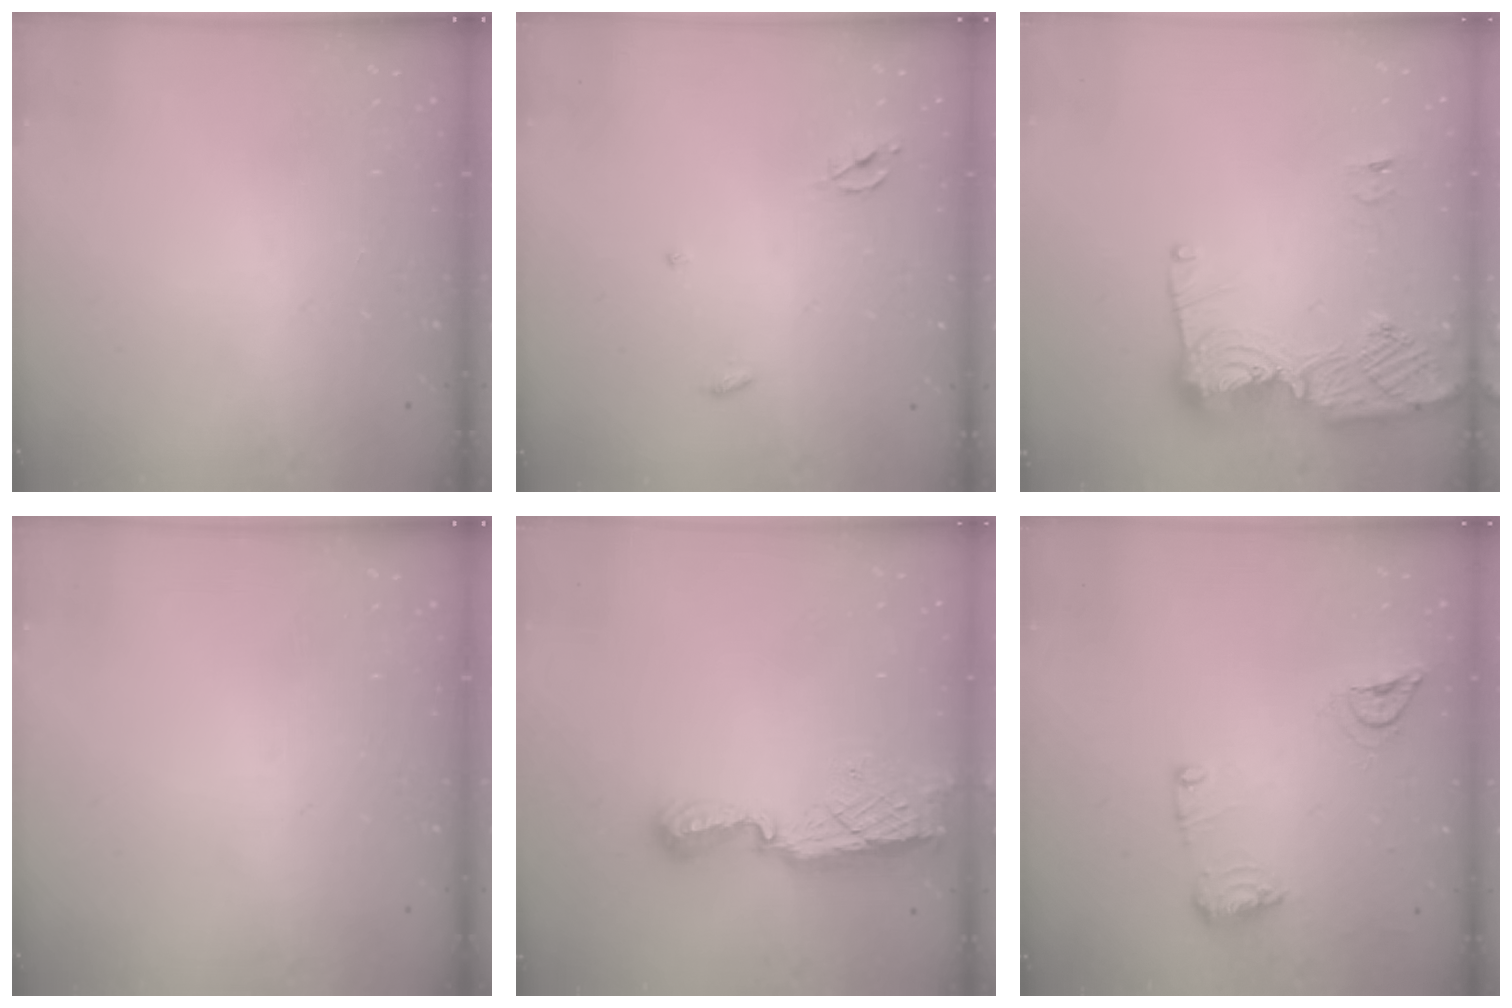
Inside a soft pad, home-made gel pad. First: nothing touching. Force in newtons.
{"total": 2.3, "press": 2.3, "slide": 0.1}
{"total": 14.0, "press": 13.9, "slide": 1.4}
{"total": 0.0}
{"total": 7.9, "press": 7.9, "slide": 0.3}
{"total": 9.7, "press": 9.7, "slide": 0.3}